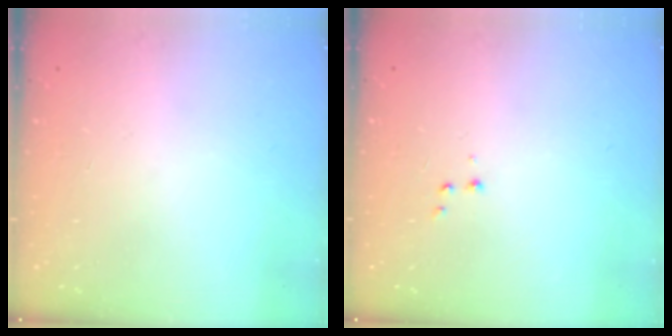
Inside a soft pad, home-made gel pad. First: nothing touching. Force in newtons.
{"total": 2.6, "press": 2.5, "slide": 0.6}